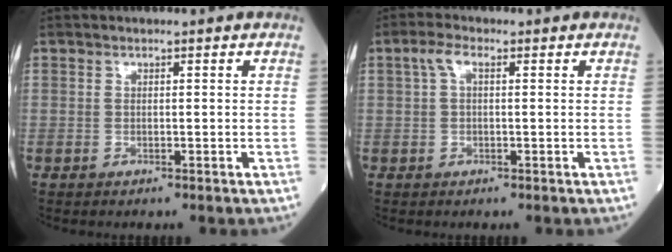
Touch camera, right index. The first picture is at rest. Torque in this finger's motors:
{"motor_torque": [0.04, 0.03, 0.18, 0.04]}